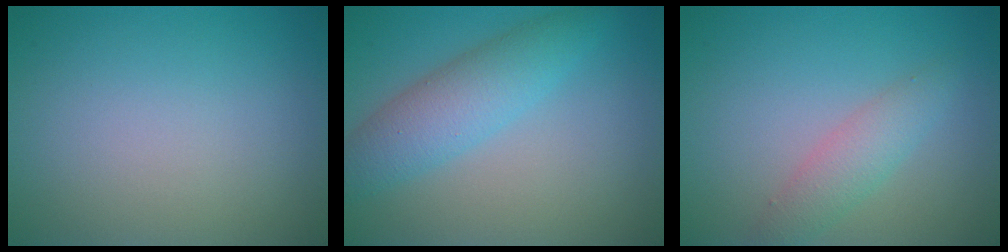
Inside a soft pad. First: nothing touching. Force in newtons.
{"total": 4.5, "press": 4.5, "slide": 0.1}
{"total": 2.5, "press": 2.5, "slide": 0.1}